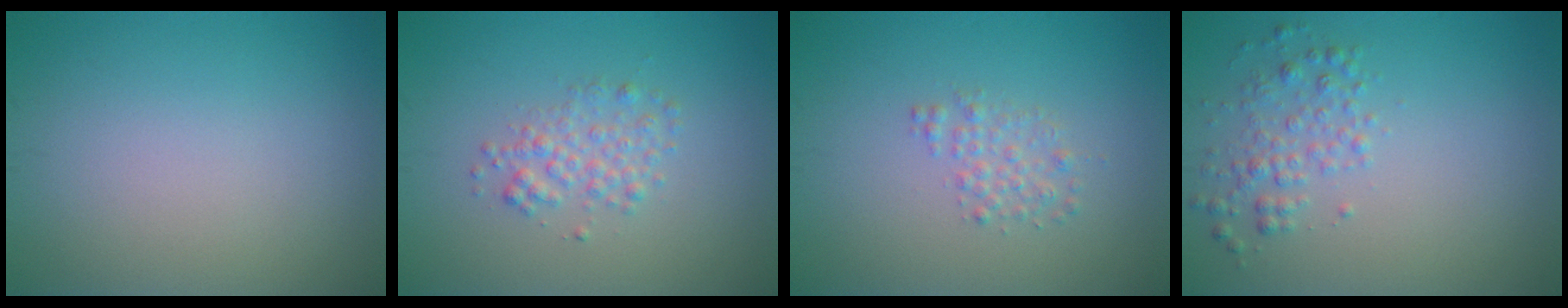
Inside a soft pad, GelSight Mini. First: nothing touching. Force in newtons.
{"total": 2.1, "press": 2.1, "slide": 0.1}
{"total": 1.6, "press": 1.6, "slide": 0.0}
{"total": 2.2, "press": 2.2, "slide": 0.1}